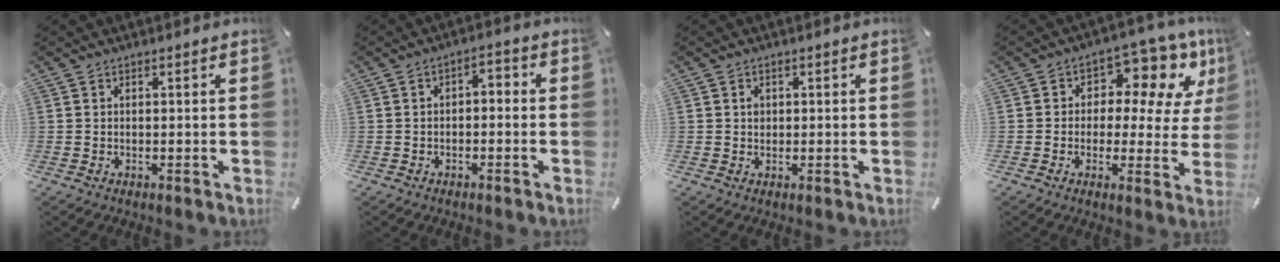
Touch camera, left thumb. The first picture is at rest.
{"total": 2.9, "force": [-2.0, 1.4, 1.7], "torque": [-0.029, 0.016, -0.040]}
{"total": 1.4, "force": [0.2, 1.2, 0.6], "torque": [-0.005, 0.001, 0.002]}
{"total": 10.5, "force": [5.6, 6.6, 6.0], "torque": [-0.083, -0.042, 0.097]}